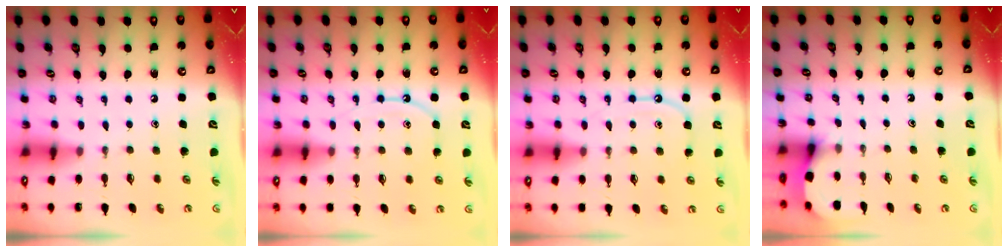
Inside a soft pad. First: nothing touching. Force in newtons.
{"total": 8.2, "press": 8.1, "slide": 0.9}
{"total": 7.3, "press": 7.2, "slide": 0.8}
{"total": 3.0, "press": 3.0, "slide": 0.4}